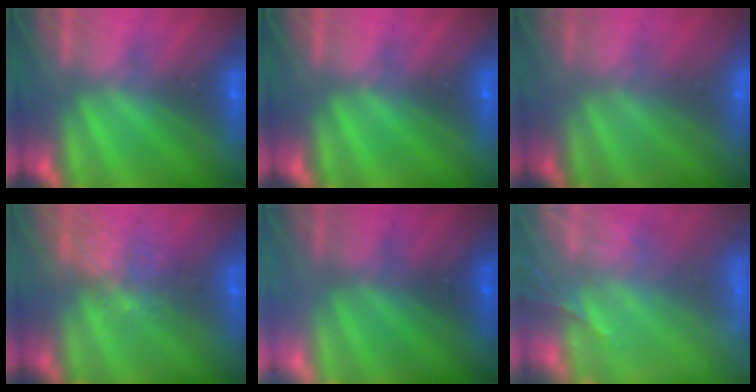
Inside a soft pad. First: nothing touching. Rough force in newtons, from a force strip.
{"total": 0.0}
{"total": 2.9}
{"total": 3.7}
{"total": 2.0}
{"total": 11.2}